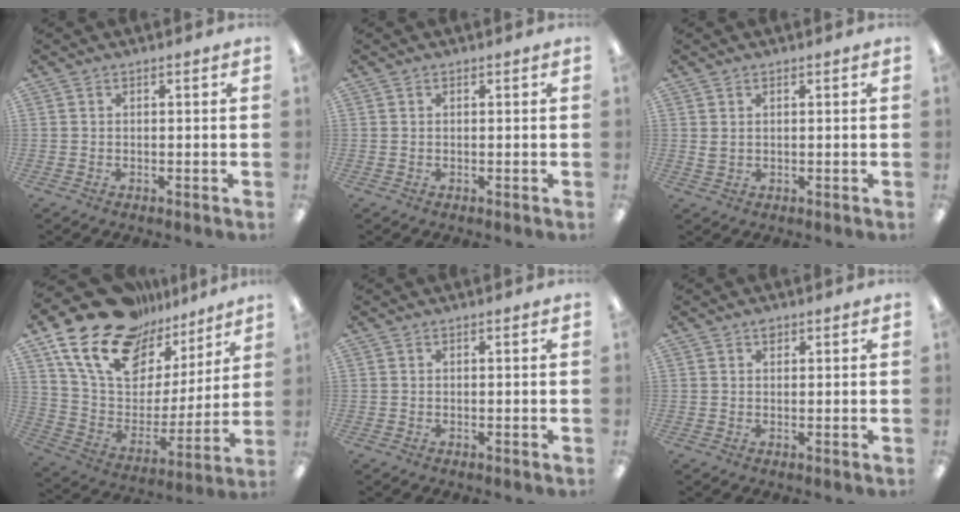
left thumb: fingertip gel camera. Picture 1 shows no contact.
{"total": 0.0}
{"total": 1.5, "force": [0.8, 1.0, 0.8], "torque": [-0.017, 0.004, 0.013]}
{"total": 21.4, "force": [15.2, 11.7, 9.6], "torque": [-0.183, -0.096, 0.276]}
{"total": 0.0}
{"total": 1.3, "force": [0.8, 0.8, 0.6], "torque": [-0.006, -0.002, 0.012]}